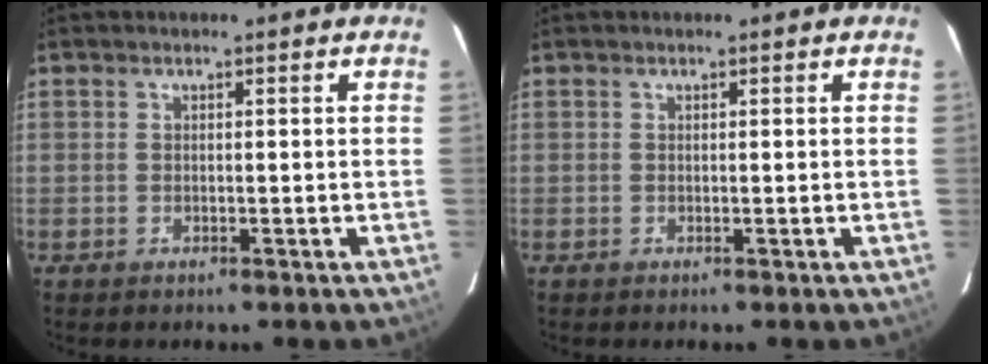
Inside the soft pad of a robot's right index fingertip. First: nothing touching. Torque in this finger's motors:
{"motor_torque": [-0.01, 0.01, 0.00, 0.00]}